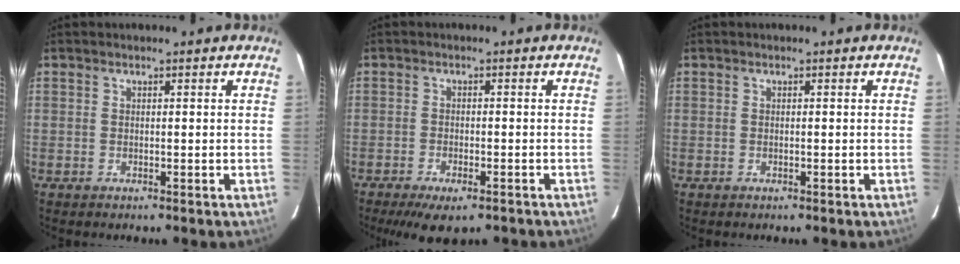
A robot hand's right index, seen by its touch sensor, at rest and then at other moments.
{"total": 6.4, "force": [-4.7, 2.1, 3.9], "torque": [-0.054, -0.009, -0.069]}
{"total": 0.0}